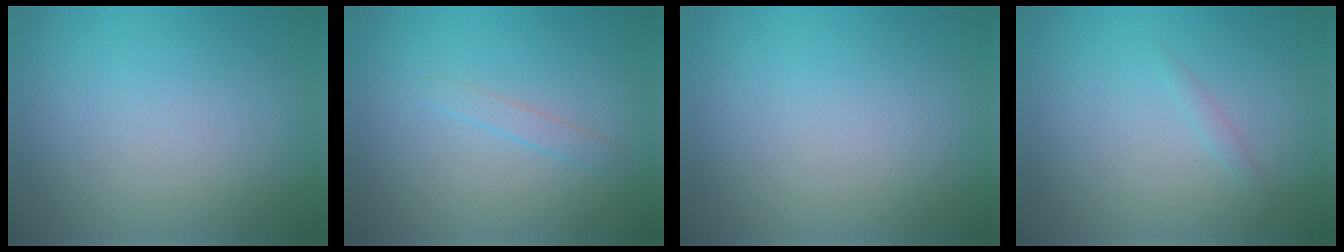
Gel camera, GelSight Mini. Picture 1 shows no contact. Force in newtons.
{"total": 0.9, "press": 0.9, "slide": 0.2}
{"total": 0.0}
{"total": 0.7, "press": 0.7, "slide": 0.0}